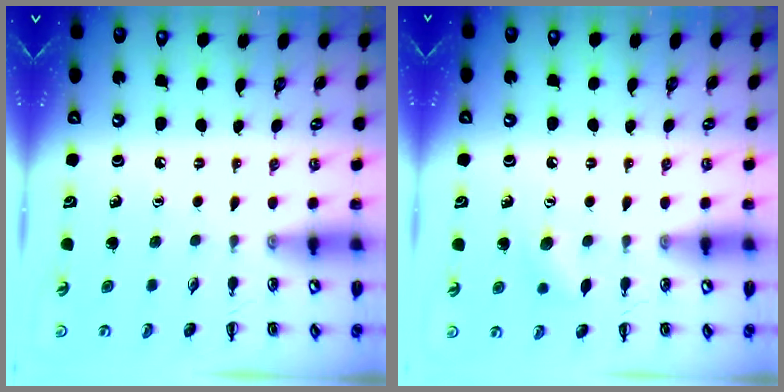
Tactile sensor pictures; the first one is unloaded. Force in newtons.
{"total": 6.8, "press": 6.7, "slide": 1.3}